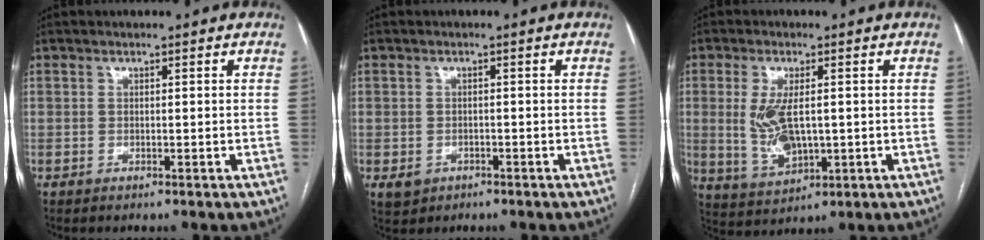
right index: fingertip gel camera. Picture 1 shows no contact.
{"total": 2.8, "force": [-1.3, 2.3, 0.7], "torque": [-0.007, 0.003, -0.013]}
{"total": 7.9, "force": [0.2, 3.3, 7.1], "torque": [-0.155, -0.006, 0.013]}